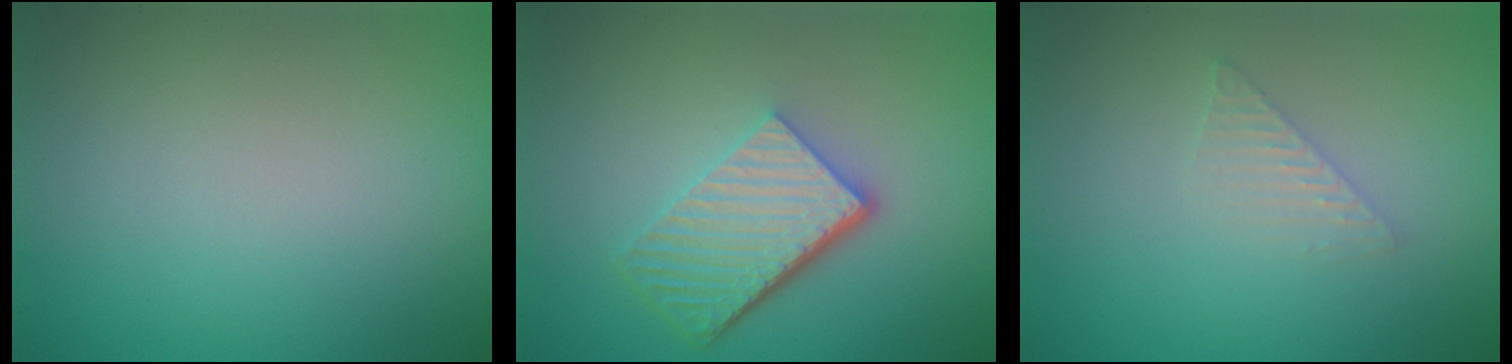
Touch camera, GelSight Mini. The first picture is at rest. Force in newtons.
{"total": 5.9, "press": 4.0, "slide": 4.3}
{"total": 1.4, "press": 1.4, "slide": 0.1}